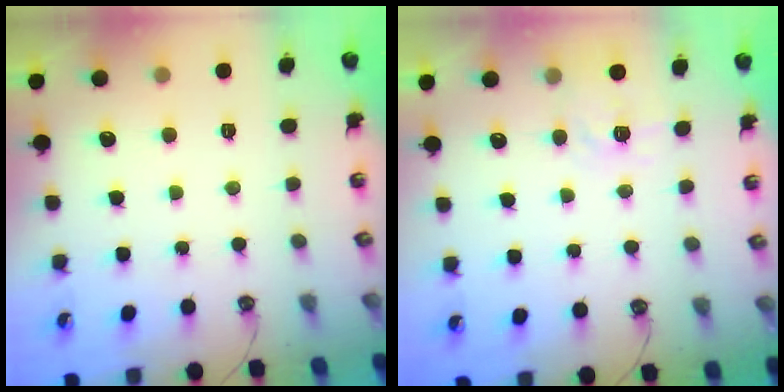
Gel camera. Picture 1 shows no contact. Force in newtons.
{"total": 5.1, "press": 5.0, "slide": 0.7}